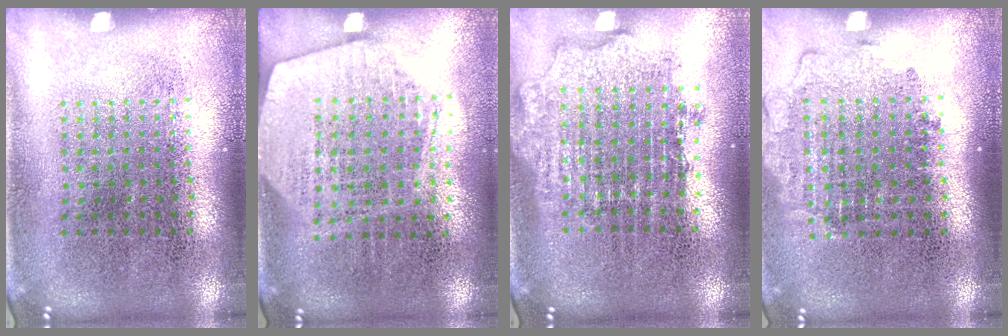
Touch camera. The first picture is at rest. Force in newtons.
{"total": 1.9, "press": 1.7, "slide": 0.9}
{"total": 1.7, "press": 1.4, "slide": 1.0}
{"total": 1.1, "press": 1.0, "slide": 0.5}